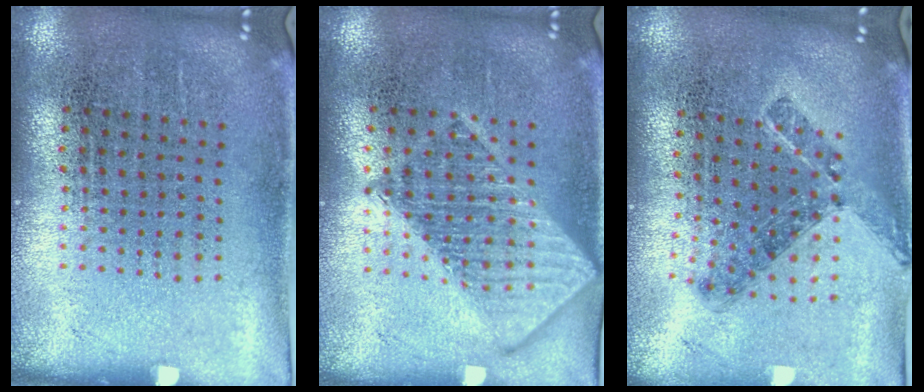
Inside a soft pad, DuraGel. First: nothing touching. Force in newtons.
{"total": 2.8, "press": 2.8, "slide": 0.4}
{"total": 0.8, "press": 0.7, "slide": 0.4}